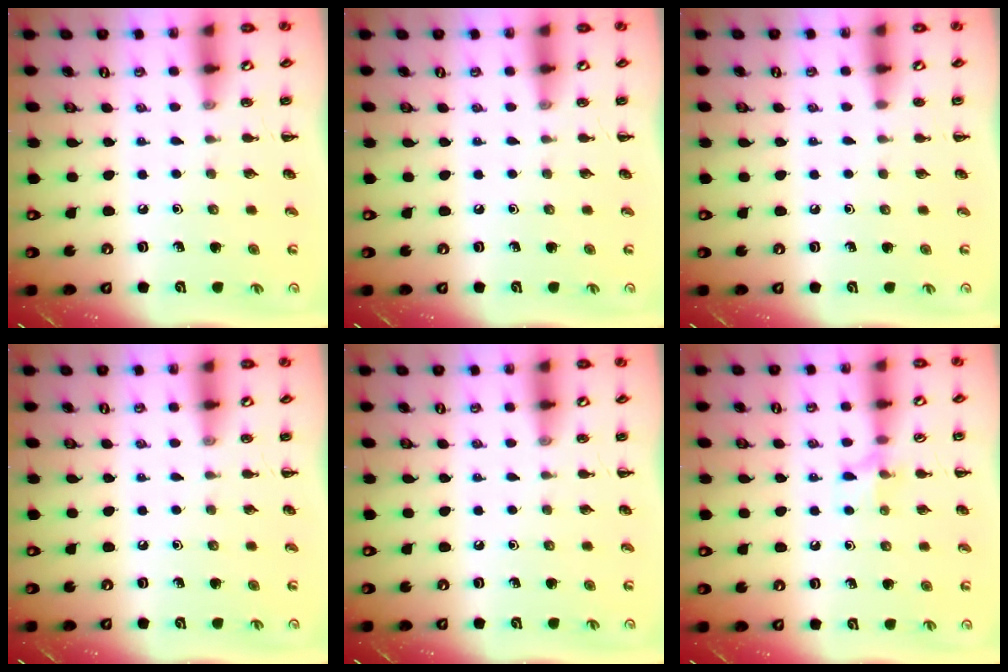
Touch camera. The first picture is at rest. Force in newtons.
{"total": 0.0}
{"total": 0.7, "press": 0.7, "slide": 0.0}
{"total": 0.0}
{"total": 0.0}
{"total": 6.6, "press": 6.5, "slide": 1.1}